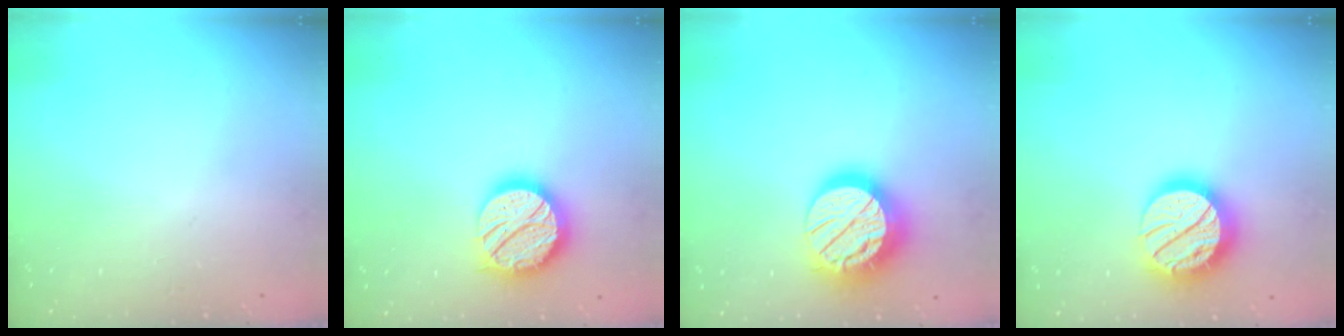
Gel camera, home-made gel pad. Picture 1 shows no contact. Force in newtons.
{"total": 17.3, "press": 17.3, "slide": 1.1}
{"total": 18.9, "press": 18.8, "slide": 1.5}
{"total": 18.6, "press": 18.5, "slide": 1.6}